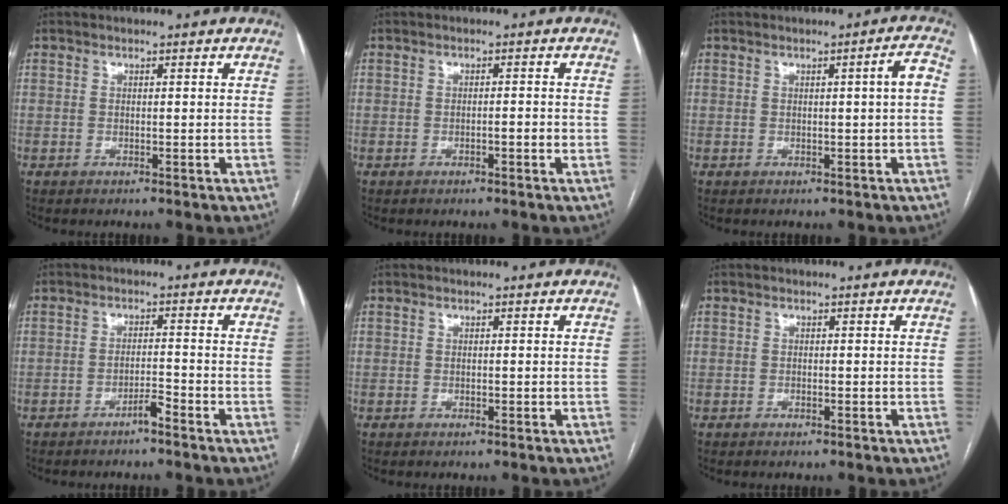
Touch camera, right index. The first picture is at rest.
{"total": 1.3, "force": [-0.5, 0.3, 1.2], "torque": [-0.018, 0.002, -0.008]}
{"total": 2.6, "force": [0.0, -0.4, 2.5], "torque": [-0.034, 0.003, 0.002]}
{"total": 2.2, "force": [-1.8, 0.0, 1.3], "torque": [-0.020, 0.000, -0.032]}
{"total": 0.0}
{"total": 0.0}